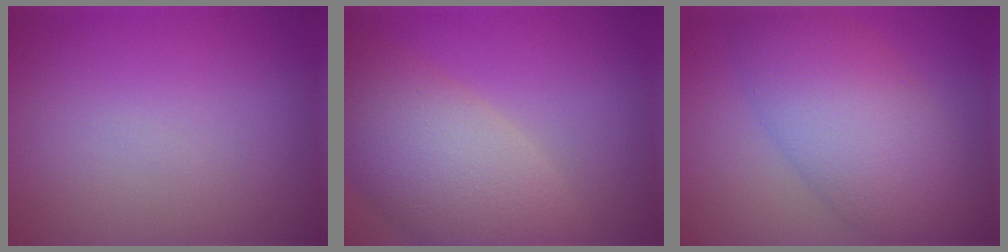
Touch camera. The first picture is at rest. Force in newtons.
{"total": 8.8, "press": 8.8, "slide": 0.6}
{"total": 8.2, "press": 8.2, "slide": 0.2}